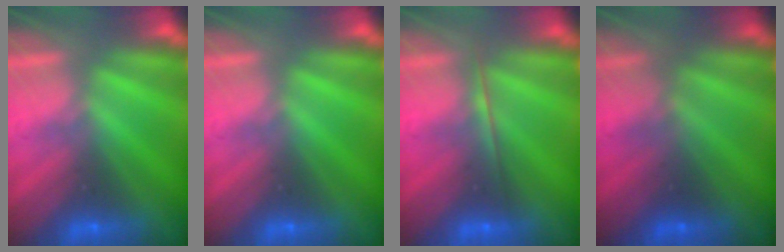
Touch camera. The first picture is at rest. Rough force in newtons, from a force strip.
{"total": 0.0}
{"total": 1.8}
{"total": 1.8}